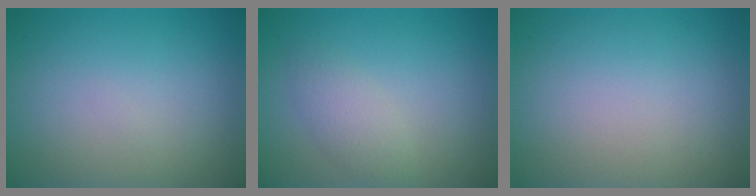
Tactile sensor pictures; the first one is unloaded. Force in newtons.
{"total": 2.1, "press": 2.1, "slide": 0.0}
{"total": 0.0}